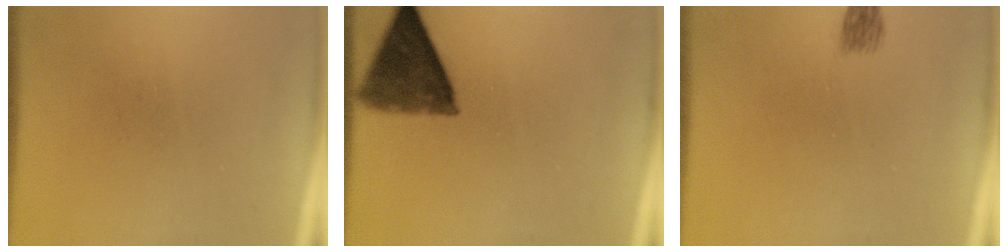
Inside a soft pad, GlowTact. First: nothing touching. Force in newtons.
{"total": 10.3}
{"total": 1.9}